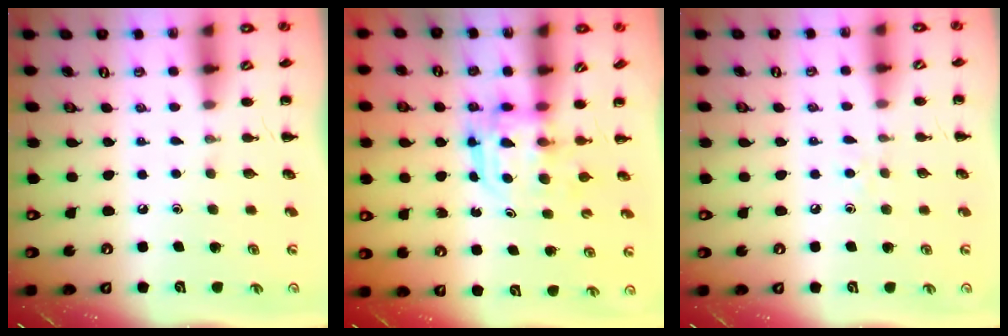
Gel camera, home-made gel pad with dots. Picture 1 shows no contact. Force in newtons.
{"total": 3.2, "press": 3.2, "slide": 0.2}
{"total": 3.1, "press": 2.9, "slide": 1.1}